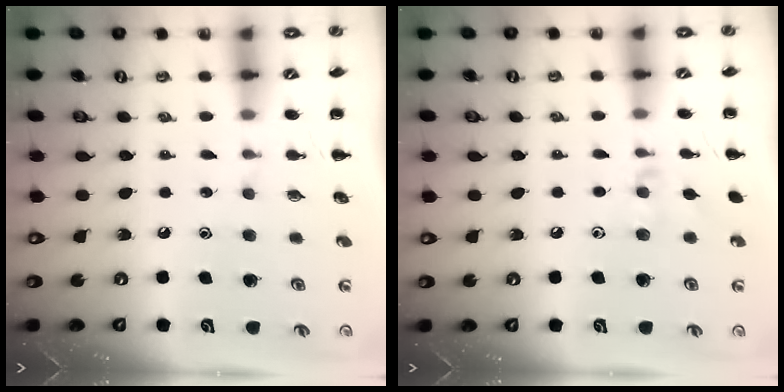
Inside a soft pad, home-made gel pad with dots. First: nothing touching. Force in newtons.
{"total": 7.0, "press": 6.7, "slide": 1.9}